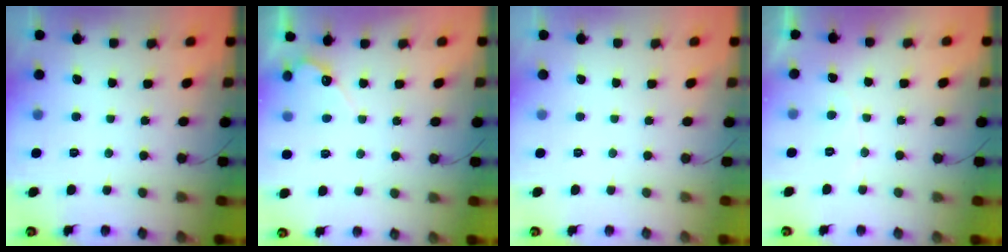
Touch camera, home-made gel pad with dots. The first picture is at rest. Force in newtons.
{"total": 4.4, "press": 4.4, "slide": 0.3}
{"total": 0.0}
{"total": 3.4, "press": 3.4, "slide": 0.2}